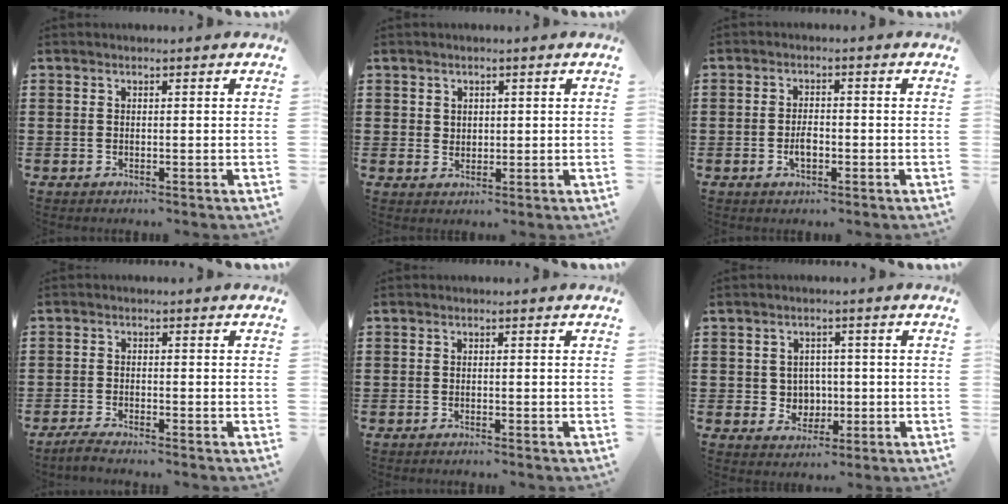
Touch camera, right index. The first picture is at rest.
{"total": 1.7, "force": [1.0, 1.4, 0.1], "torque": [-0.006, 0.008, 0.020]}
{"total": 2.8, "force": [-0.9, 1.3, 2.3], "torque": [-0.044, 0.002, -0.017]}
{"total": 2.0, "force": [-1.9, -0.3, 0.3], "torque": [-0.006, 0.001, -0.037]}
{"total": 0.7, "force": [-0.7, -0.2, 0.1], "torque": [-0.002, -0.003, -0.014]}
{"total": 3.3, "force": [0.1, 3.3, 0.7], "torque": [-0.022, 0.006, -0.003]}